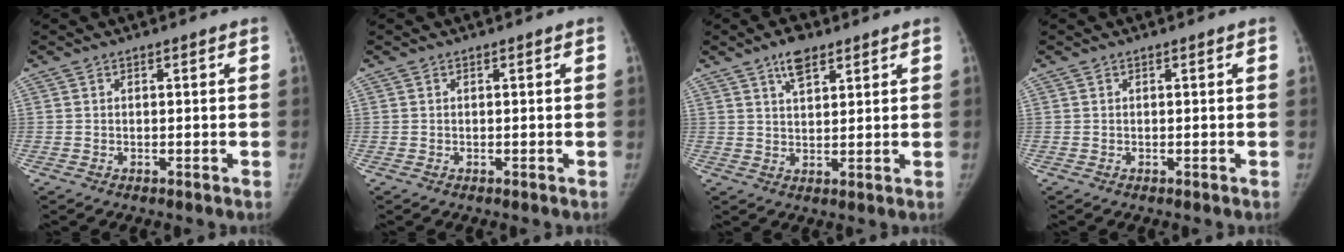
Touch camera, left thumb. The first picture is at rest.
{"total": 0.0}
{"total": 5.3, "force": [3.5, 2.4, 3.2], "torque": [-0.042, -0.016, 0.059]}
{"total": 0.0}